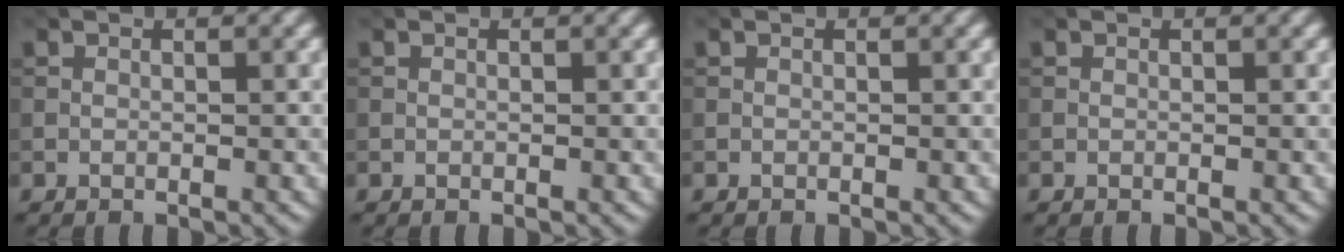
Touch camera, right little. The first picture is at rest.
{"total": 0.0}
{"total": 0.0}
{"total": 0.0}